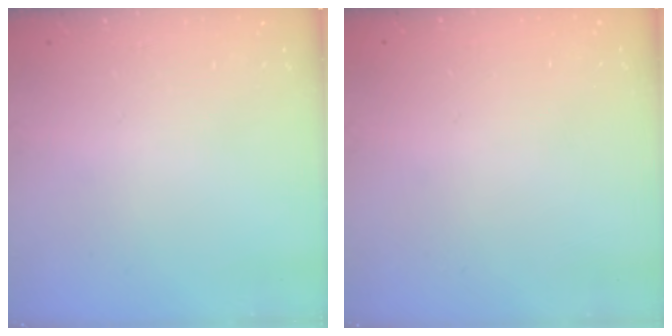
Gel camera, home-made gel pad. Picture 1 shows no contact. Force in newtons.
{"total": 0.0}